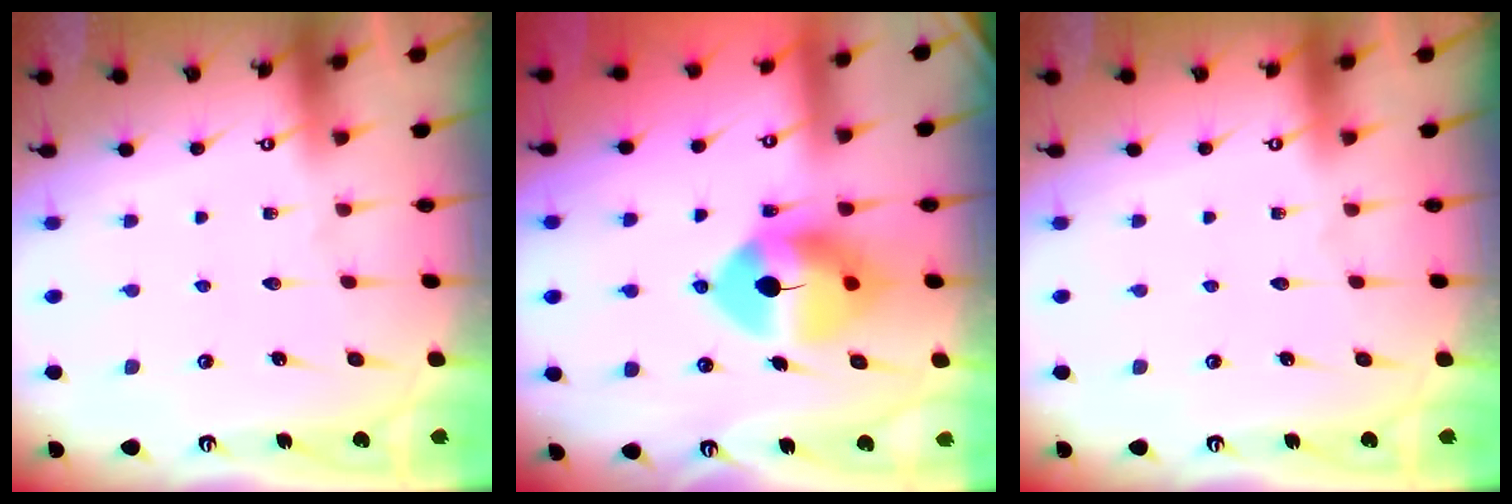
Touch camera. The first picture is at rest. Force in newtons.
{"total": 11.5, "press": 11.3, "slide": 2.1}
{"total": 0.0}